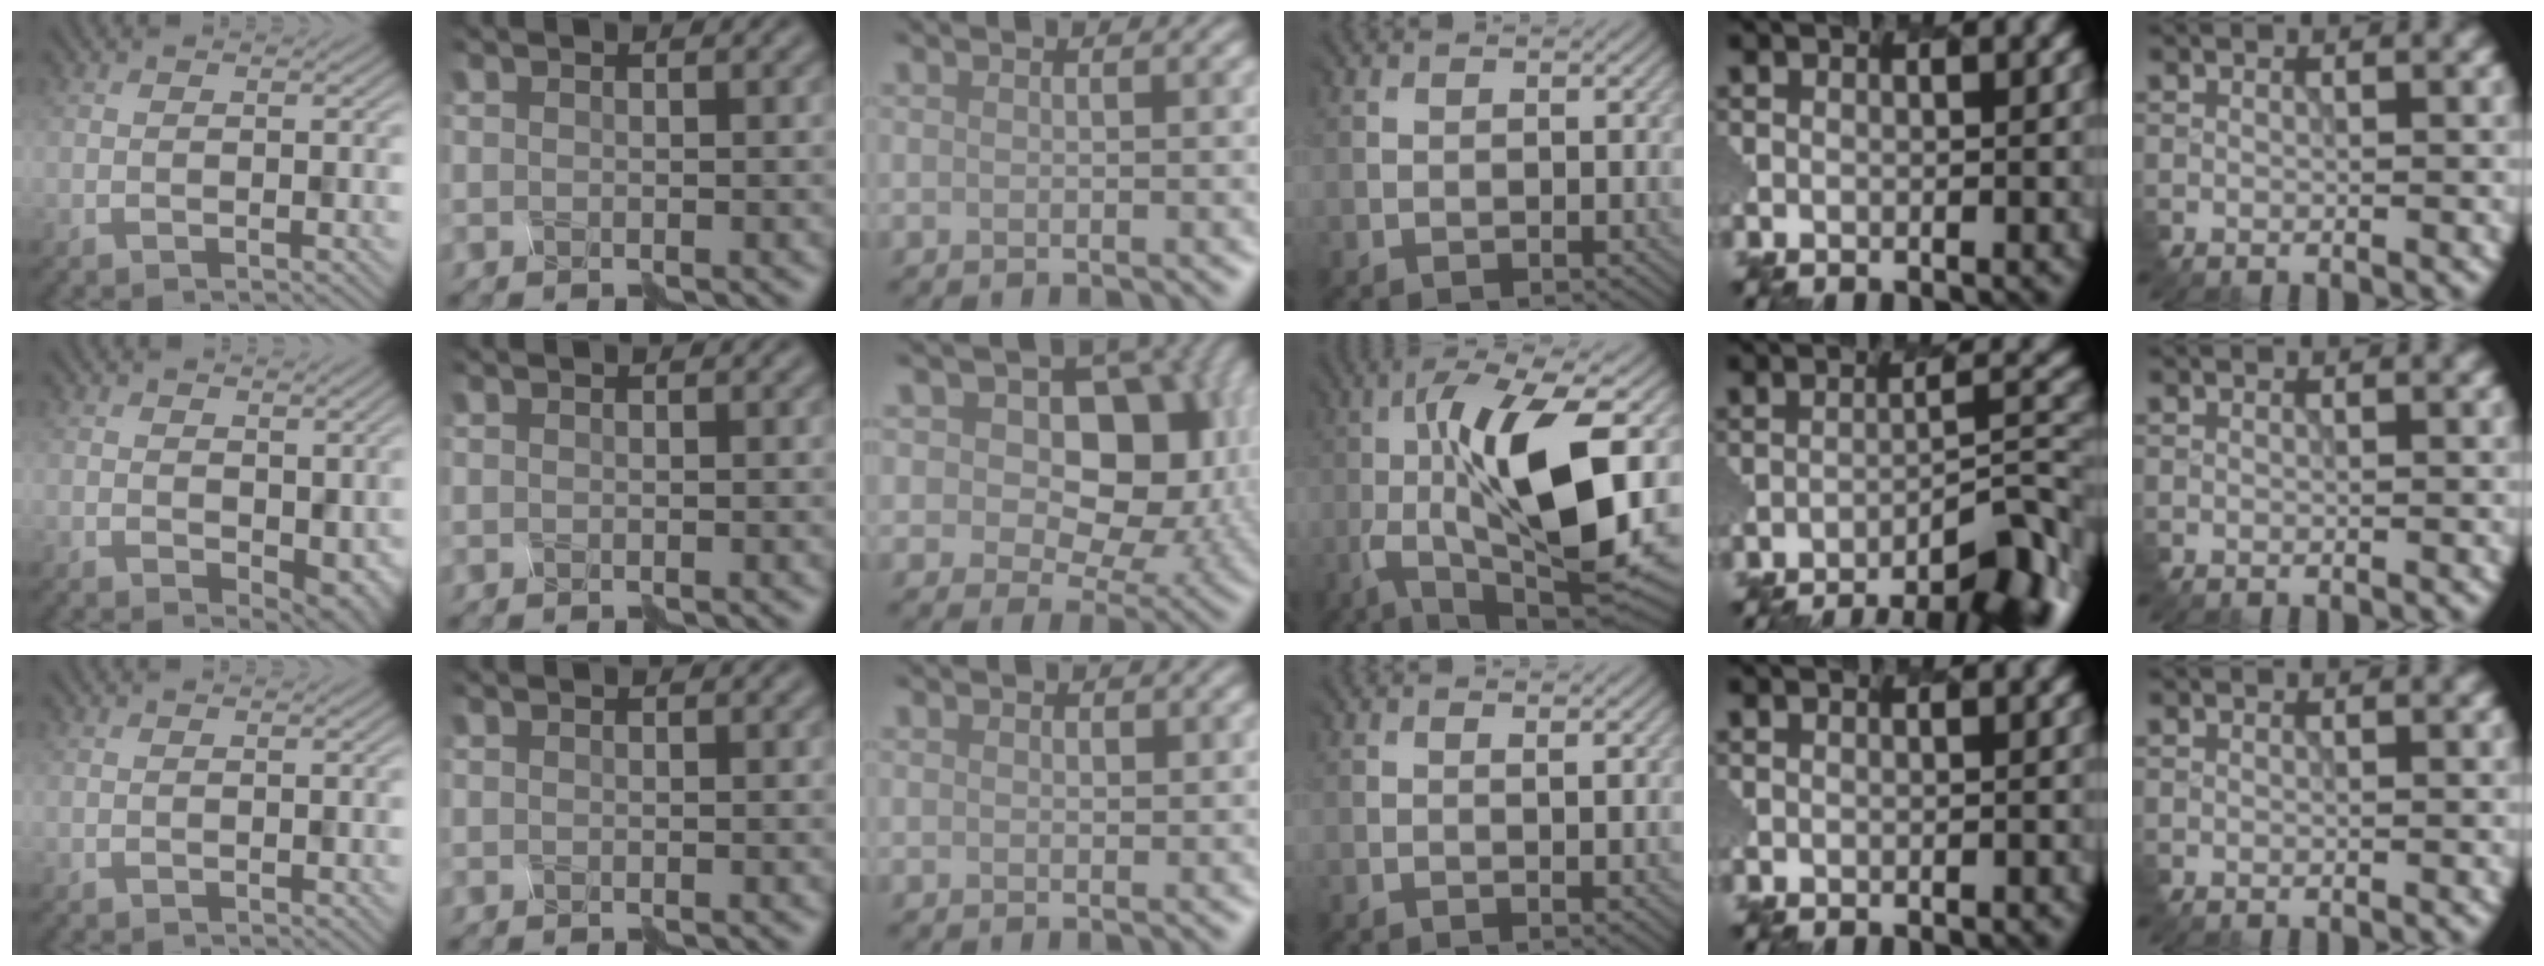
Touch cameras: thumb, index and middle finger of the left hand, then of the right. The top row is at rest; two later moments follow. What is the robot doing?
{"motion": "disassemble", "object": "spray bottle"}